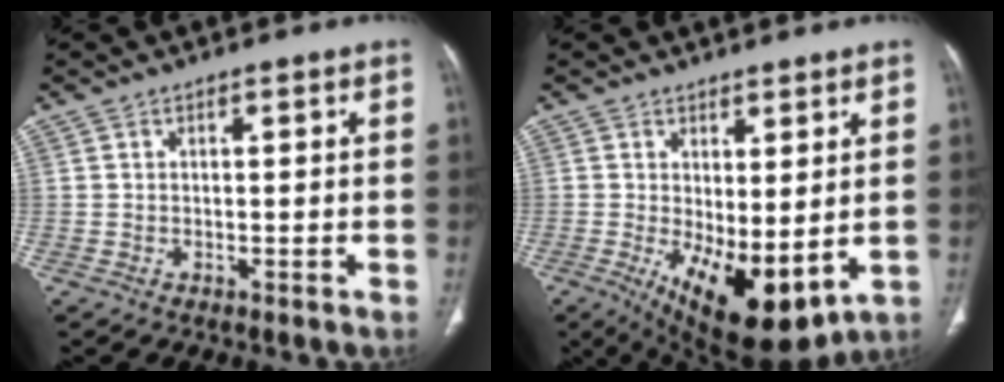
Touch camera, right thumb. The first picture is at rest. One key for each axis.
{"total": 13.1, "fx": -1.7, "fy": 5.7, "fz": 11.6, "tx": -0.178, "ty": -0.024, "tz": -0.003}